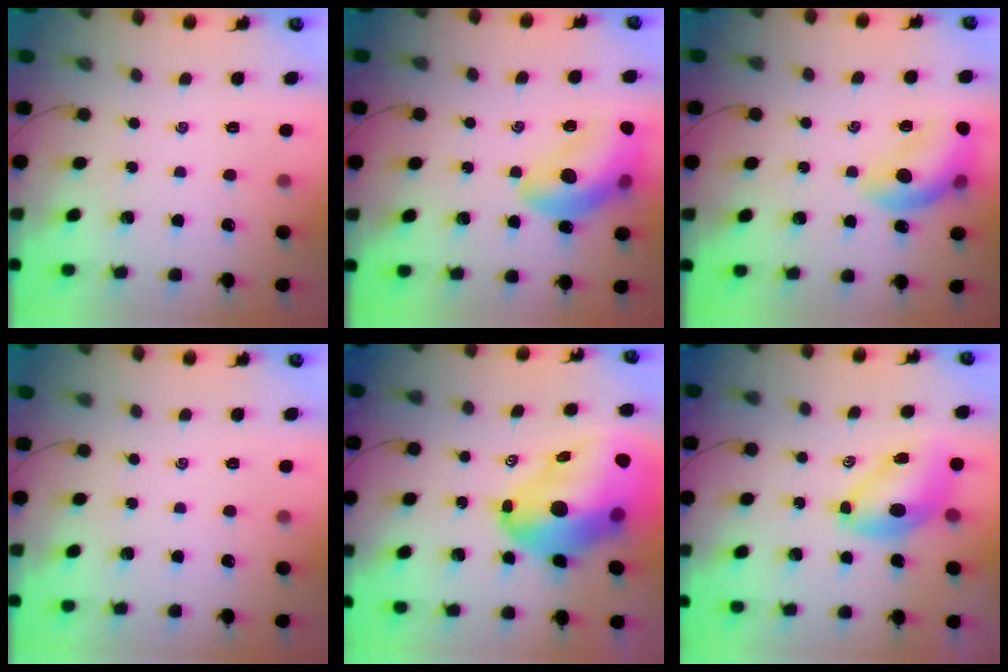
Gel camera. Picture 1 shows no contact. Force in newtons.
{"total": 18.1, "press": 17.9, "slide": 3.1}
{"total": 14.1, "press": 14.0, "slide": 1.7}
{"total": 0.0}
{"total": 21.8, "press": 20.9, "slide": 6.0}
{"total": 8.1, "press": 7.9, "slide": 2.0}